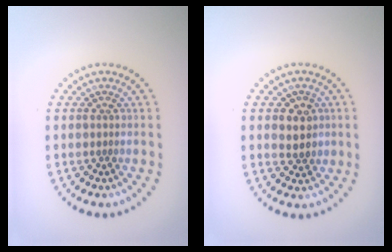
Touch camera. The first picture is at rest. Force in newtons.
{"total": 2.4, "press": 2.3, "slide": 0.7}